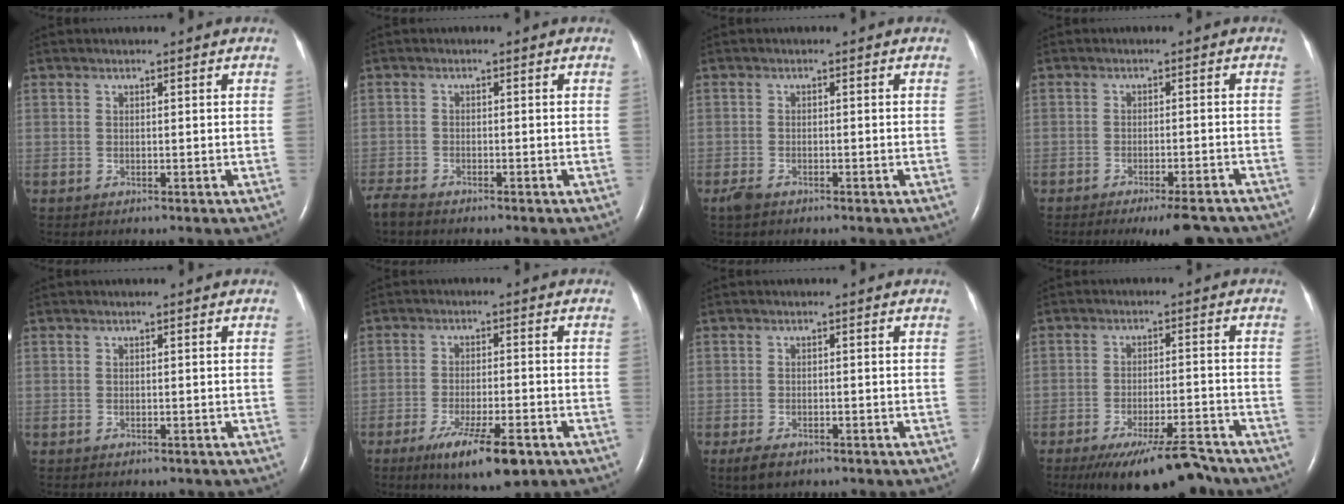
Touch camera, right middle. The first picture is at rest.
{"total": 2.9, "force": [-2.6, 0.6, 1.1], "torque": [-0.020, -0.008, -0.046]}
{"total": 1.9, "force": [-1.4, 0.8, 1.0], "torque": [-0.028, -0.003, -0.023]}
{"total": 8.0, "force": [-6.9, 1.3, 3.9], "torque": [-0.038, -0.009, -0.092]}
{"total": 0.9, "force": [-0.8, 0.3, 0.3], "torque": [-0.009, -0.002, -0.009]}
{"total": 10.0, "force": [-6.0, 1.8, 7.8], "torque": [-0.134, -0.021, -0.091]}
{"total": 3.0, "force": [-2.0, 1.4, 1.7], "torque": [-0.038, -0.005, -0.028]}
{"total": 12.0, "force": [-10.0, 2.0, 6.3], "torque": [-0.097, -0.008, -0.155]}